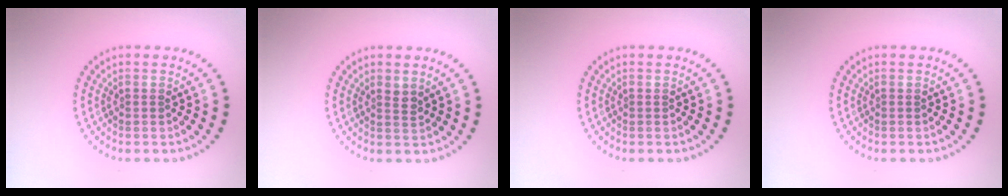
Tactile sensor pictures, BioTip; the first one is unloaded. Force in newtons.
{"total": 1.0, "press": 0.8, "slide": 0.6}
{"total": 0.0}
{"total": 0.0}